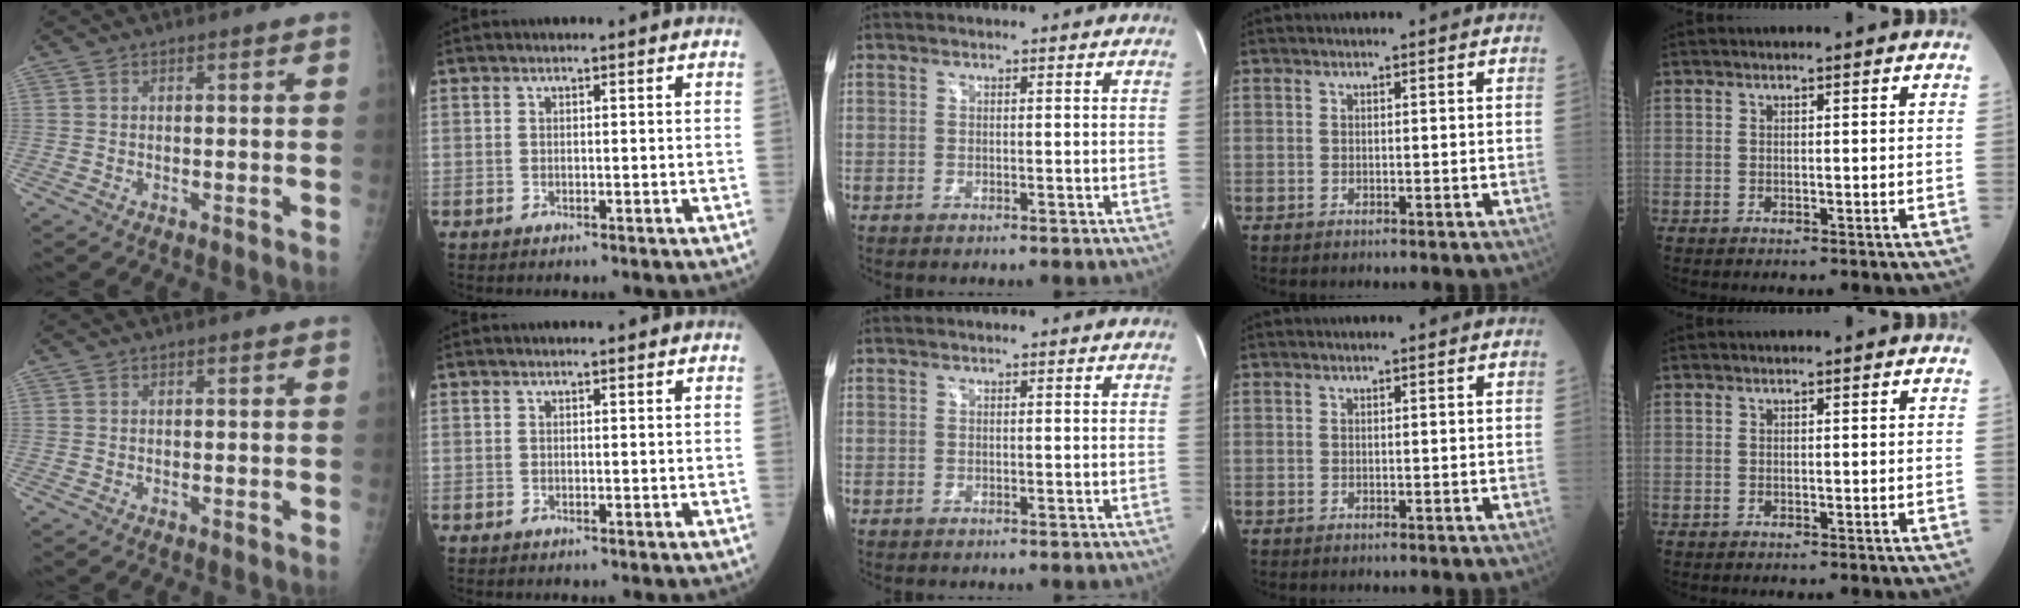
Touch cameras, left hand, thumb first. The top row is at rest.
{}